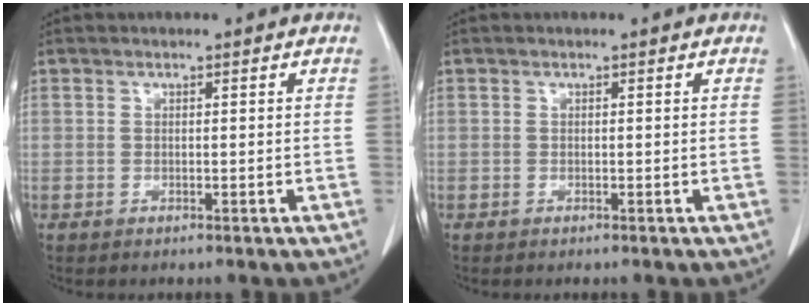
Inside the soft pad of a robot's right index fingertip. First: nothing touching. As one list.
[{"total": 0.0}]